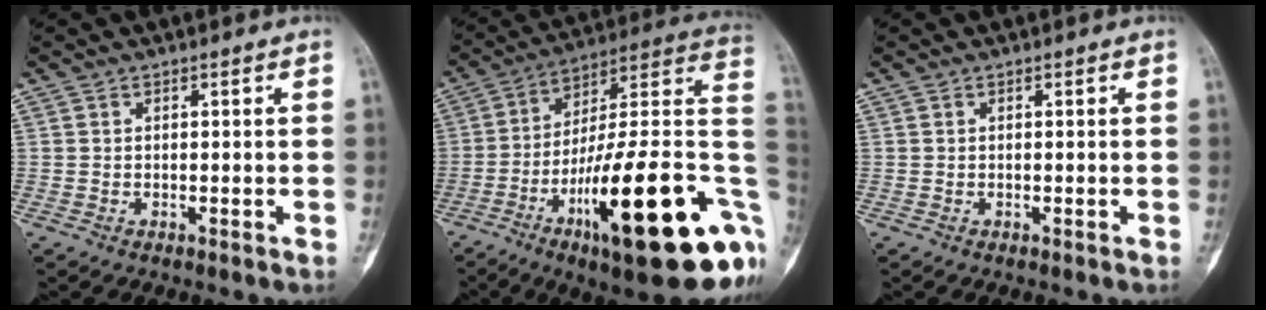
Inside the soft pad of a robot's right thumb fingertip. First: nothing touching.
{"total": 32.5, "force": [-9.7, 8.4, 29.8], "torque": [-0.370, 0.040, -0.148]}
{"total": 0.0}